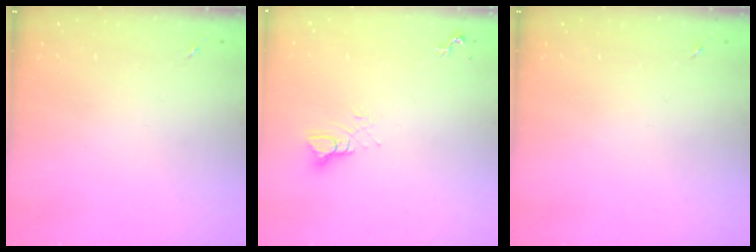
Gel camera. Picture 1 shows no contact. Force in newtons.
{"total": 5.6, "press": 5.6, "slide": 0.0}
{"total": 0.0}